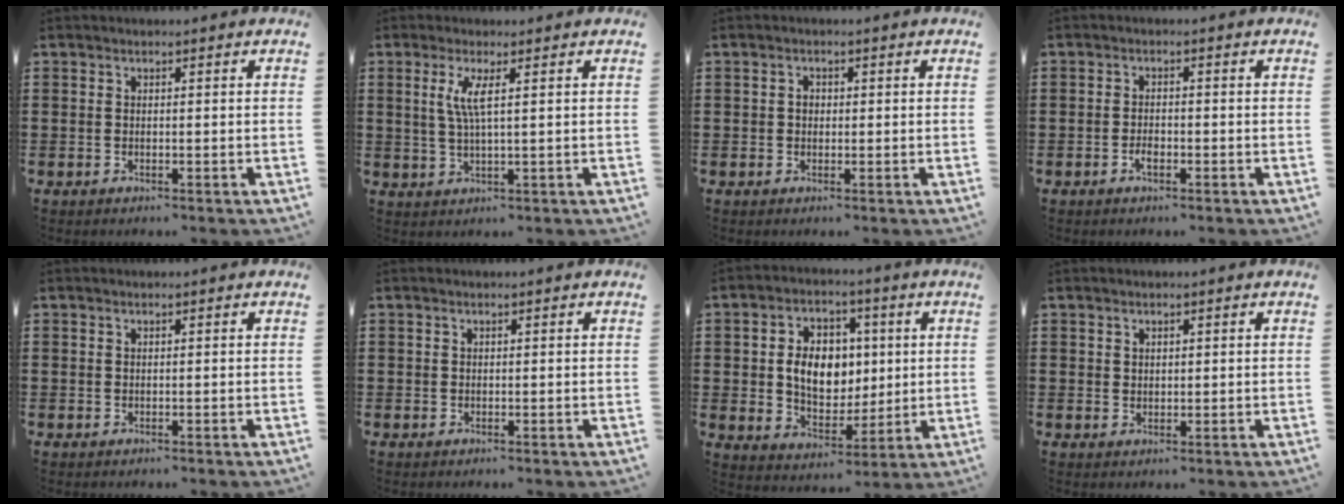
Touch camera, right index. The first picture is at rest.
{"total": 4.1, "force": [1.2, 0.3, 3.9], "torque": [-0.090, -0.007, 0.017]}
{"total": 1.1, "force": [0.1, 0.8, 0.7], "torque": [-0.015, 0.003, 0.002]}
{"total": 1.8, "force": [-0.8, 0.8, 1.4], "torque": [-0.028, 0.001, -0.015]}
{"total": 0.0}
{"total": 0.0}
{"total": 8.5, "force": [1.0, 6.3, 5.6], "torque": [-0.104, 0.011, 0.015]}
{"total": 1.2, "force": [0.9, 0.7, 0.3], "torque": [-0.007, 0.001, 0.018]}